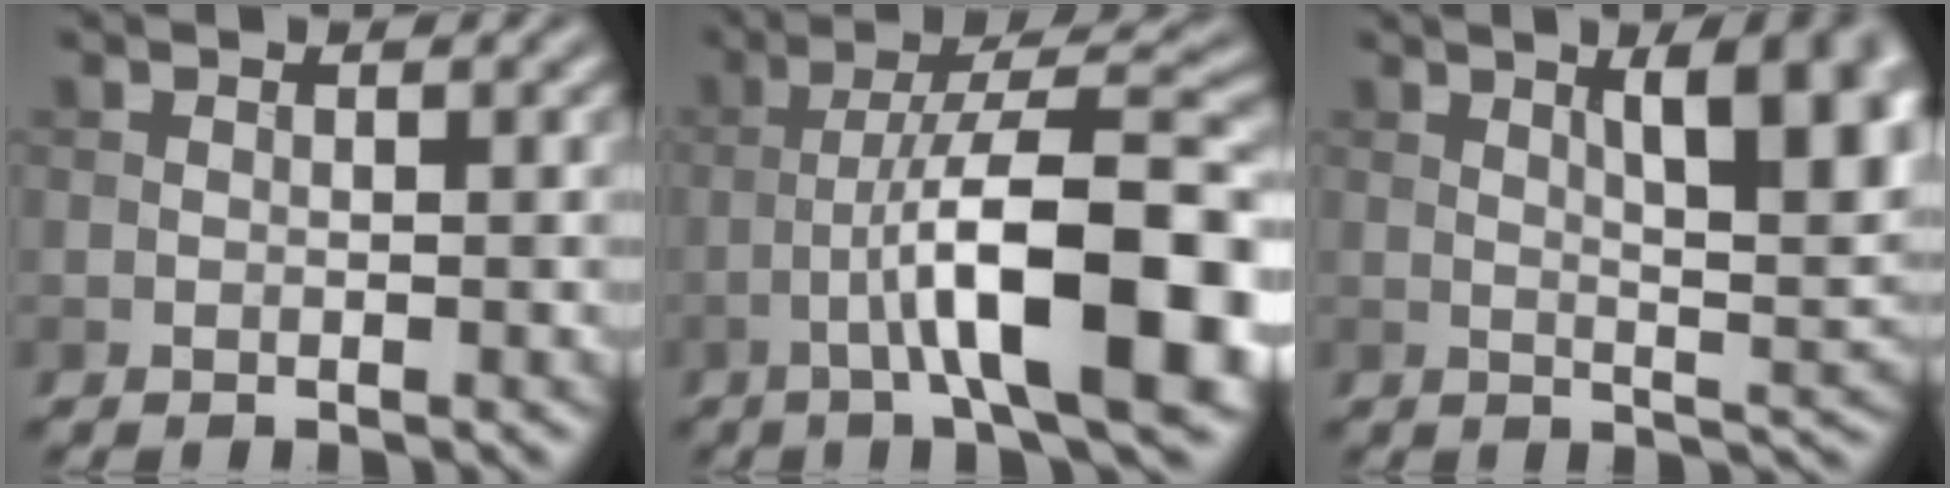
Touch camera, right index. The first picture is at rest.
{"total": 12.4, "force": [-3.7, 2.6, 11.6], "torque": [-0.173, 0.022, -0.053]}
{"total": 10.4, "force": [3.4, 3.5, 9.2], "torque": [-0.100, 0.013, 0.046]}